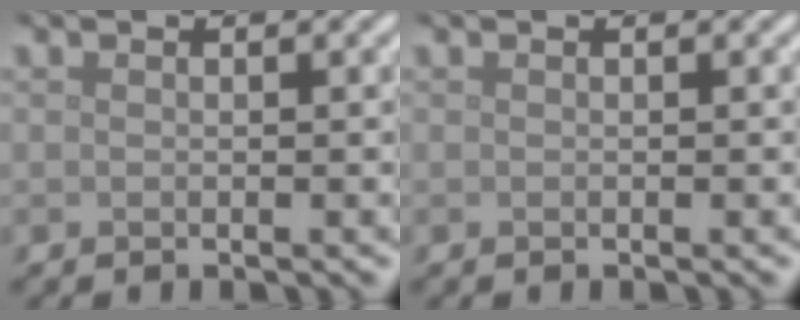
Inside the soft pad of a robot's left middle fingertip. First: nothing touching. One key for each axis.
{"total": 0.0}